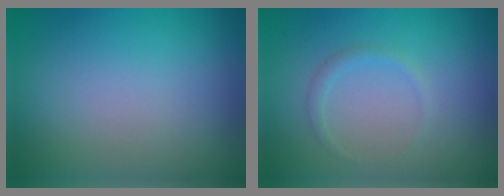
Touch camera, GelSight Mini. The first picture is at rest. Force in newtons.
{"total": 0.9, "press": 0.9, "slide": 0.1}